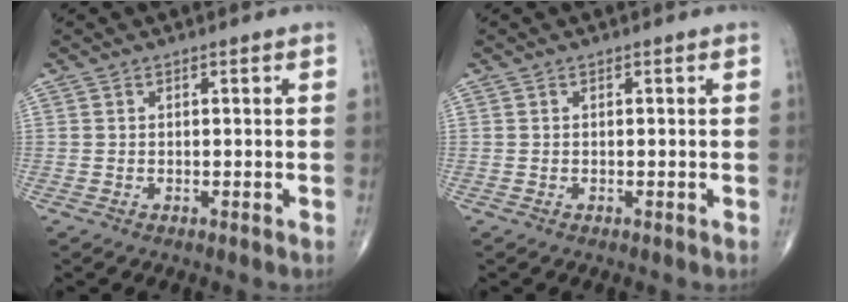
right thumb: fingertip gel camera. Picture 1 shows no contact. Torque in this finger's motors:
{"motor_torque": [-0.10, 0.11, 0.00, 0.00, 0.00]}